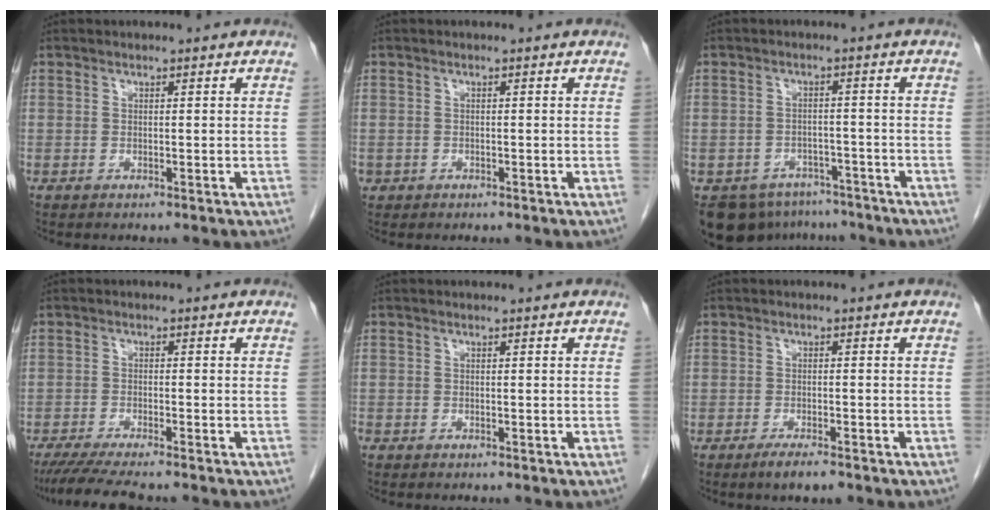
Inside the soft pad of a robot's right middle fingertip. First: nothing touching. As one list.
[{"total": 0.9, "force": [-0.3, 0.8, 0.1], "torque": [-0.004, 0.004, -0.002]}, {"total": 10.5, "force": [-8.2, 6.1, 2.3], "torque": [-0.039, 0.004, -0.106]}, {"total": 7.2, "force": [-6.1, 0.1, 3.7], "torque": [-0.056, -0.021, -0.100]}, {"total": 0.5, "force": [-0.4, 0.3, 0.1], "torque": [-0.001, 0.002, -0.008]}, {"total": 3.2, "force": [-2.3, 0.5, 2.2], "torque": [-0.043, -0.005, -0.037]}]